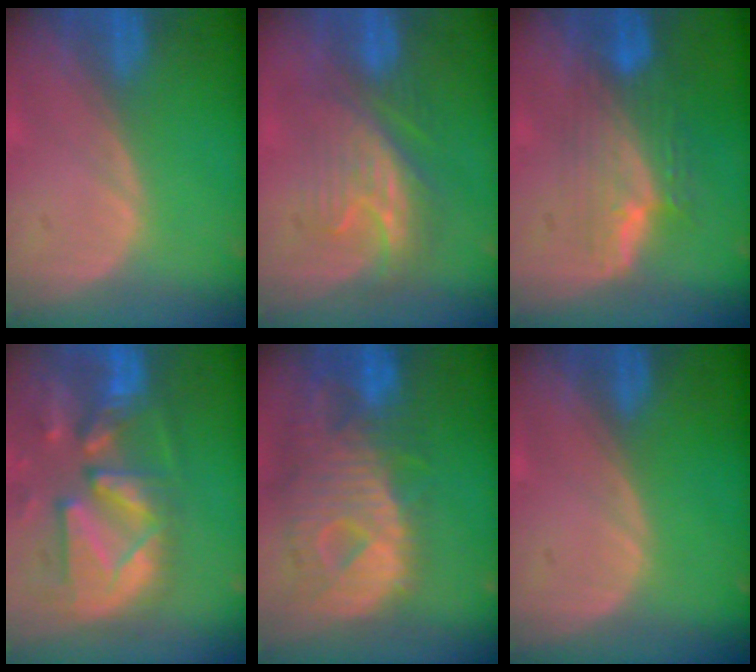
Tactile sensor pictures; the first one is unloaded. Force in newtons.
{"total": 8.6, "press": 7.5, "slide": 4.3}
{"total": 7.5, "press": 6.9, "slide": 3.0}
{"total": 13.3, "press": 11.4, "slide": 6.8}
{"total": 12.4, "press": 10.7, "slide": 6.3}
{"total": 0.0}